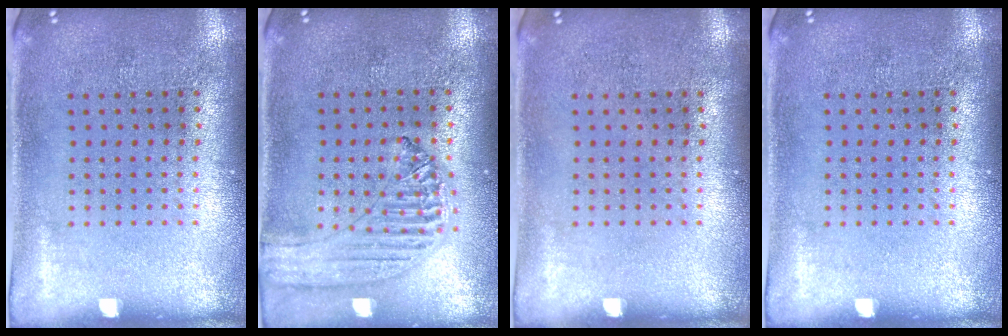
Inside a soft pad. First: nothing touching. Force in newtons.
{"total": 1.2, "press": 1.2, "slide": 0.1}
{"total": 0.0}
{"total": 0.0}